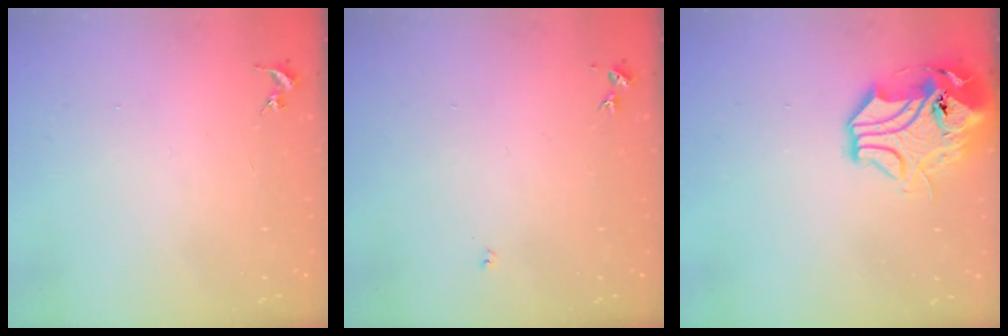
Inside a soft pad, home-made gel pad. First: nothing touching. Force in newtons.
{"total": 3.0, "press": 3.0, "slide": 0.4}
{"total": 13.8, "press": 13.6, "slide": 2.0}